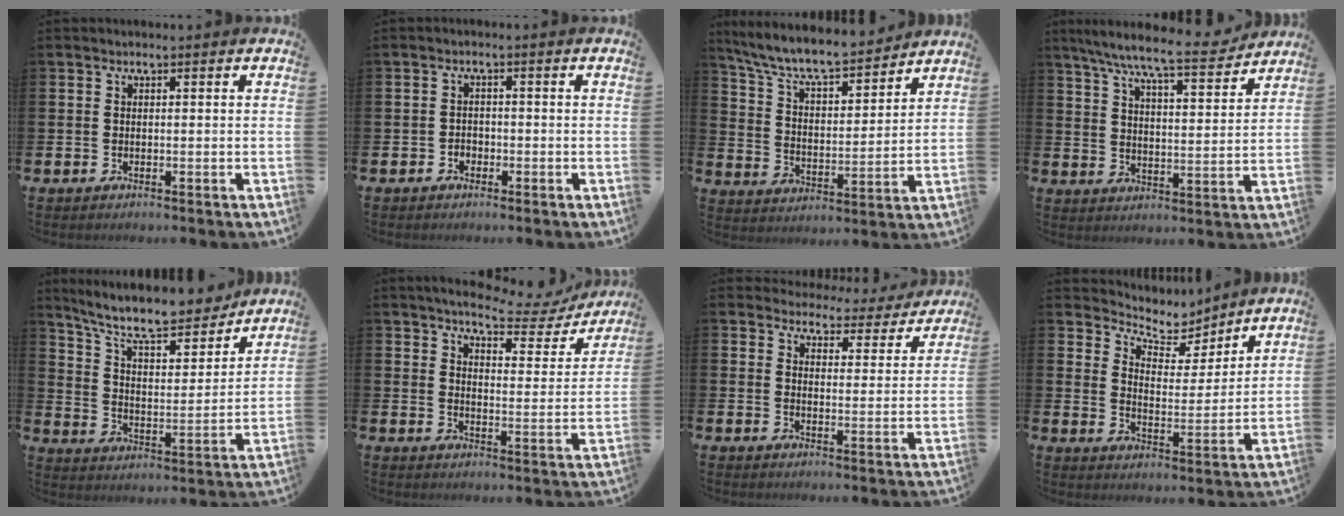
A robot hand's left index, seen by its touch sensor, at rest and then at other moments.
{"total": 1.5, "force": [-0.8, 1.2, 0.2], "torque": [-0.006, 0.002, -0.019]}
{"total": 8.8, "force": [8.1, 1.7, 2.9], "torque": [-0.086, -0.060, 0.139]}
{"total": 9.2, "force": [8.2, 0.8, 4.0], "torque": [-0.101, -0.047, 0.141]}
{"total": 10.5, "force": [9.5, 2.6, 3.8], "torque": [-0.101, -0.066, 0.163]}
{"total": 5.7, "force": [5.2, 1.4, 2.0], "torque": [-0.046, -0.035, 0.083]}
{"total": 4.0, "force": [3.9, 1.1, -0.1], "torque": [-0.006, -0.037, 0.063]}
{"total": 6.5, "force": [6.1, 2.1, 0.7], "torque": [-0.043, -0.052, 0.103]}